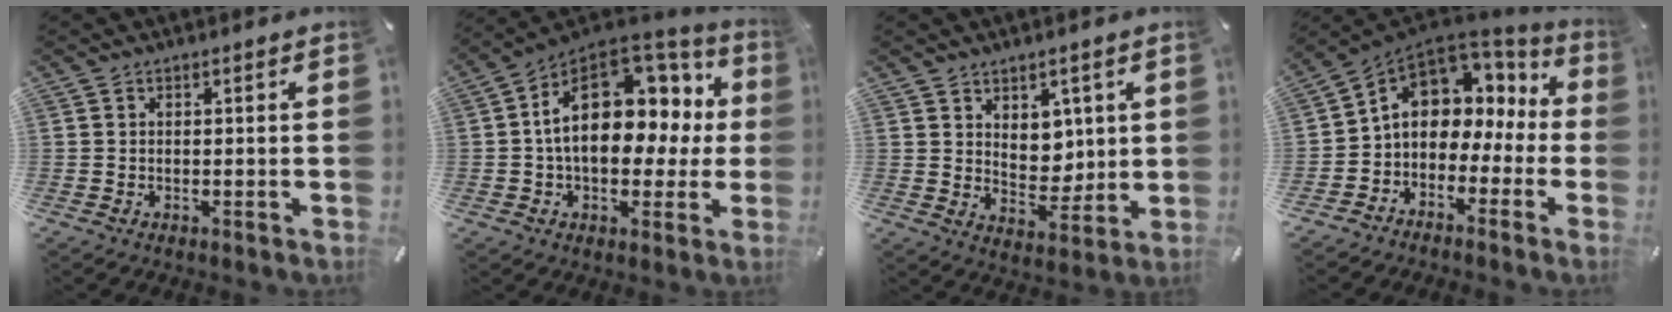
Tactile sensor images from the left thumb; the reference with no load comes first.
{"total": 19.1, "force": [3.6, 12.5, 14.0], "torque": [-0.215, -0.014, 0.065]}
{"total": 6.4, "force": [3.3, 5.3, 1.5], "torque": [-0.011, -0.028, 0.060]}
{"total": 8.0, "force": [1.6, 6.7, 4.0], "torque": [-0.084, -0.006, 0.035]}